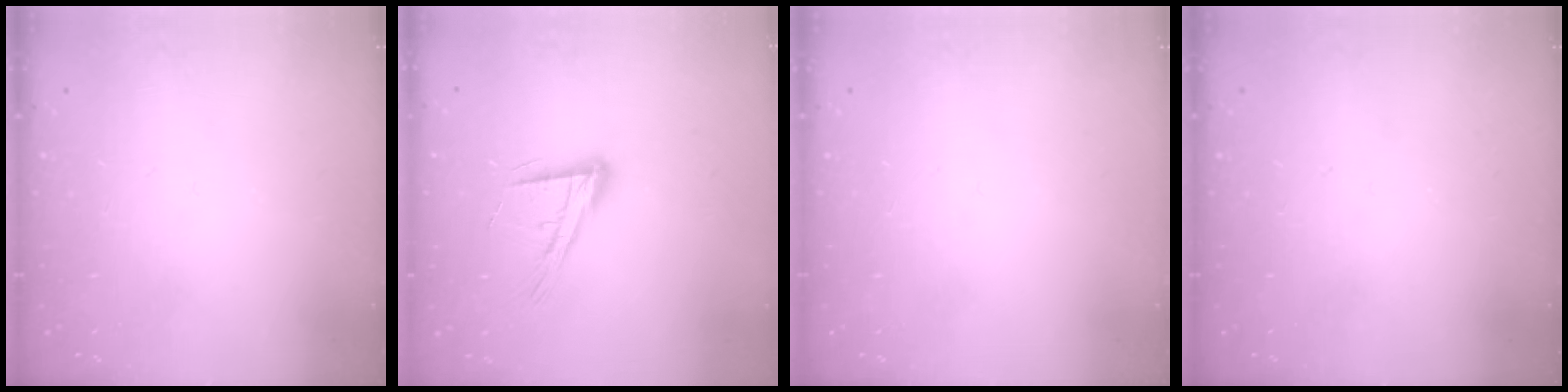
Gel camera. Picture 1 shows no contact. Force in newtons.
{"total": 14.6, "press": 14.0, "slide": 3.9}
{"total": 0.0}
{"total": 0.0}